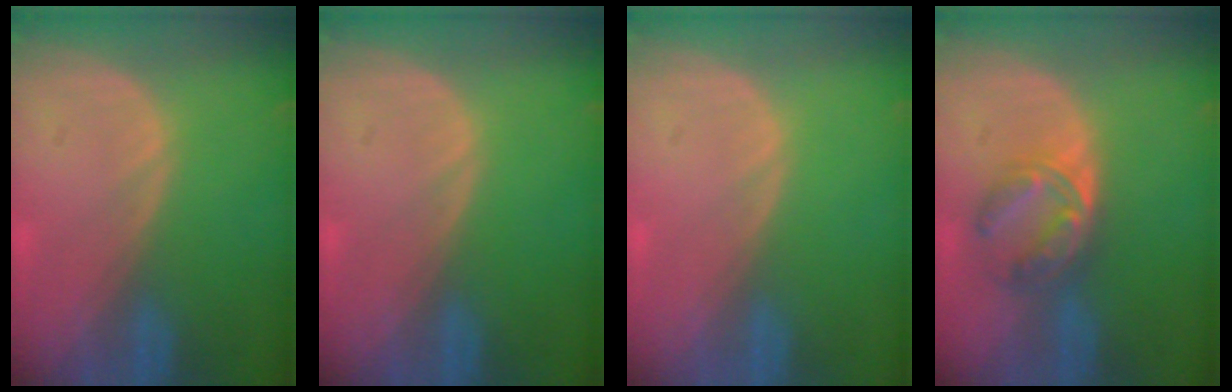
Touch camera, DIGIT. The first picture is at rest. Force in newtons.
{"total": 0.0}
{"total": 0.0}
{"total": 5.8, "press": 5.5, "slide": 1.8}